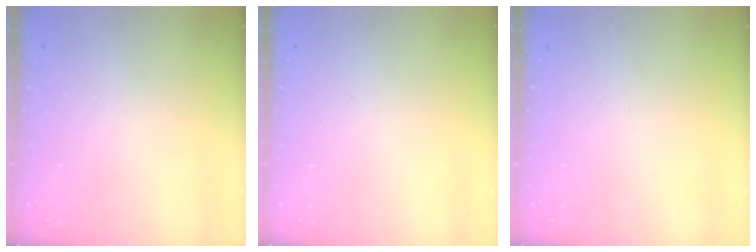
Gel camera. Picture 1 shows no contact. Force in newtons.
{"total": 0.0}
{"total": 0.0}